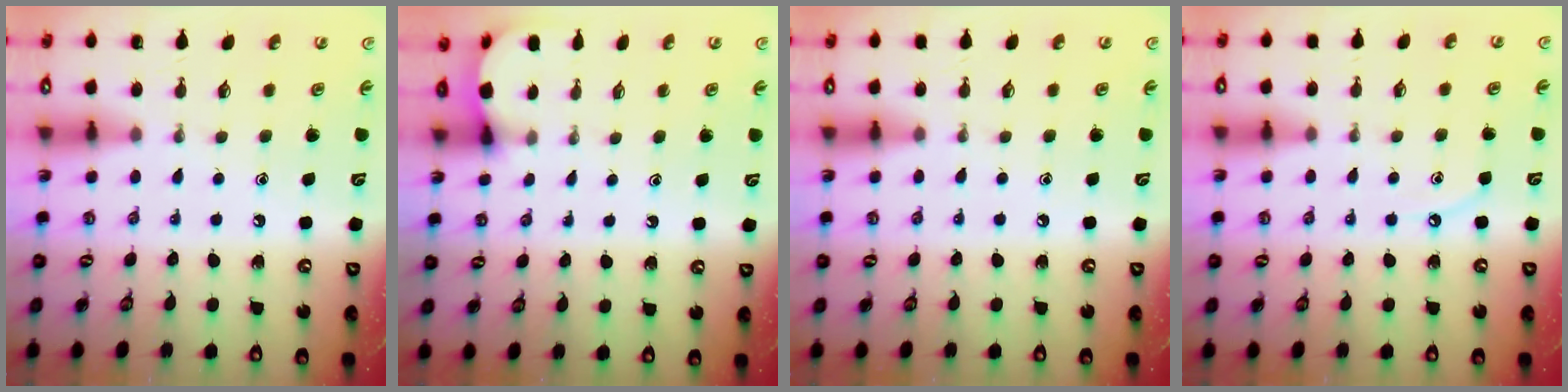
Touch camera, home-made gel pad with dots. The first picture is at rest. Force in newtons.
{"total": 2.2, "press": 2.2, "slide": 0.2}
{"total": 3.2, "press": 3.2, "slide": 0.5}
{"total": 3.9, "press": 3.9, "slide": 0.4}